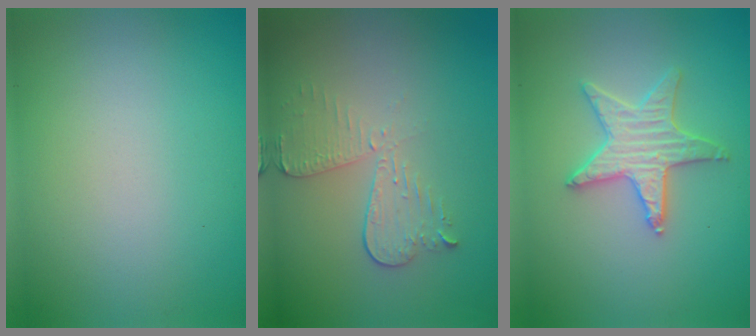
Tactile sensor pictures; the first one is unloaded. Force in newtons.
{"total": 3.1, "press": 2.6, "slide": 1.6}
{"total": 3.4, "press": 3.2, "slide": 1.0}